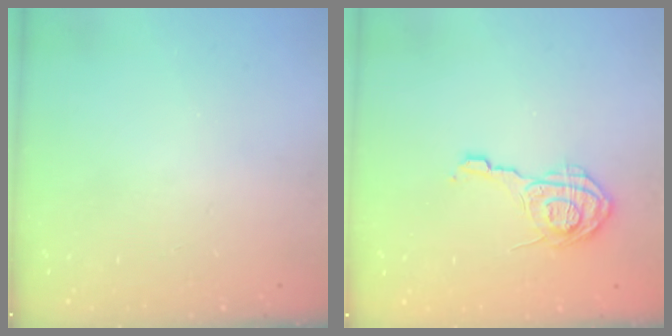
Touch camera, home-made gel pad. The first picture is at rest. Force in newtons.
{"total": 12.7, "press": 12.7, "slide": 1.0}